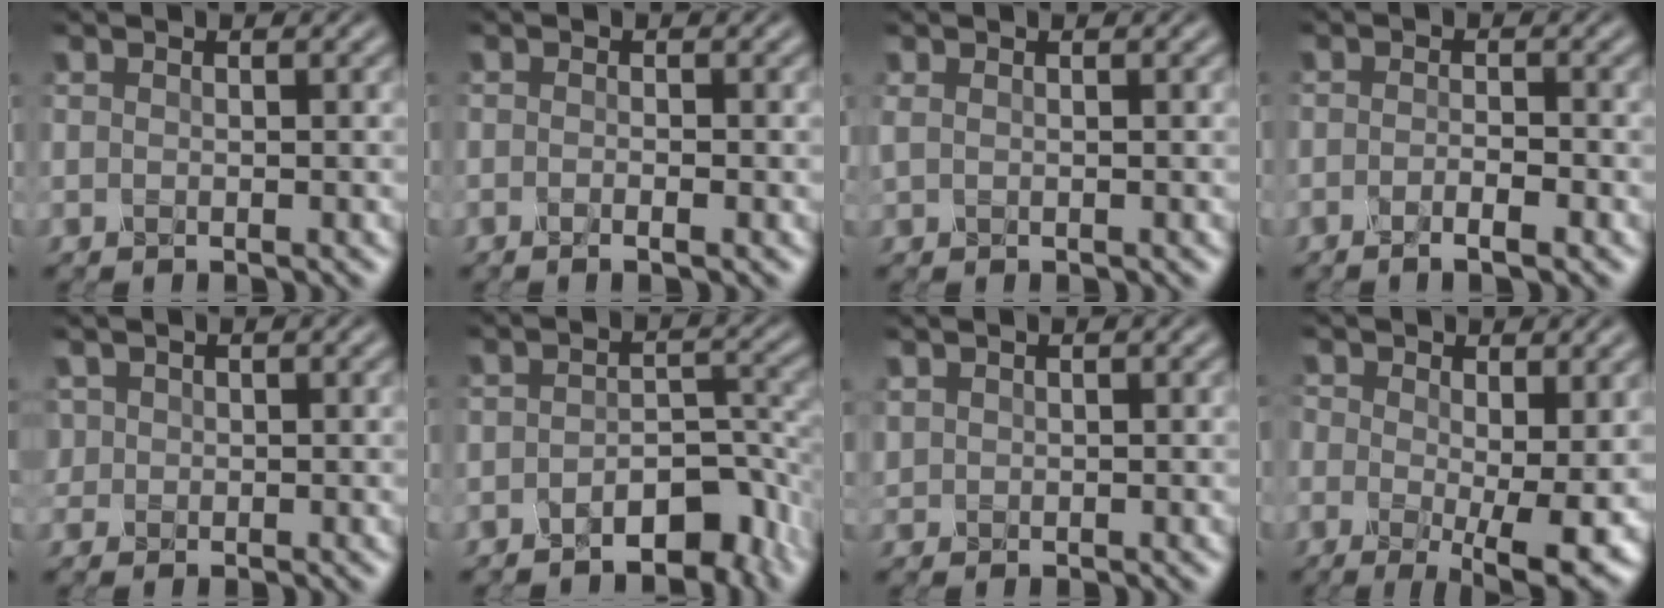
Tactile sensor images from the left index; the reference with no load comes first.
{"total": 1.1, "force": [-0.4, 0.2, 1.0], "torque": [-0.014, -0.004, -0.008]}
{"total": 0.7, "force": [0.4, 0.4, 0.5], "torque": [-0.015, 0.002, 0.009]}
{"total": 2.1, "force": [-1.1, 0.5, 1.7], "torque": [-0.027, -0.001, -0.021]}
{"total": 1.2, "force": [0.3, 1.2, 0.2], "torque": [-0.004, -0.002, 0.007]}
{"total": 5.3, "force": [-3.3, 2.2, 3.4], "torque": [-0.045, 0.004, -0.054]}
{"total": 0.7, "force": [0.5, 0.5, 0.0], "torque": [-0.002, -0.001, 0.014]}
{"total": 7.5, "force": [-0.8, 3.1, 6.8], "torque": [-0.114, -0.016, -0.014]}